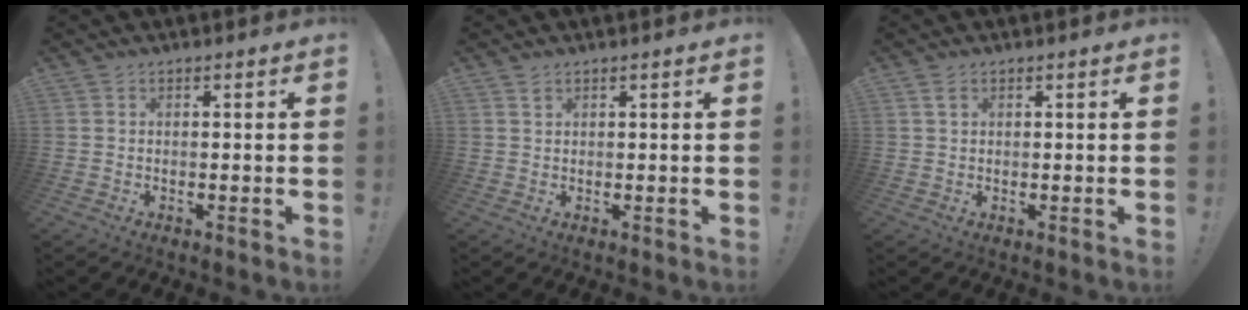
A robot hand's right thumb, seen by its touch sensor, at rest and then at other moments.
{"total": 1.2, "force": [0.8, 0.7, 0.5], "torque": [-0.001, -0.005, 0.014]}
{"total": 1.6, "force": [0.9, 0.9, 1.0], "torque": [-0.018, 0.001, 0.016]}